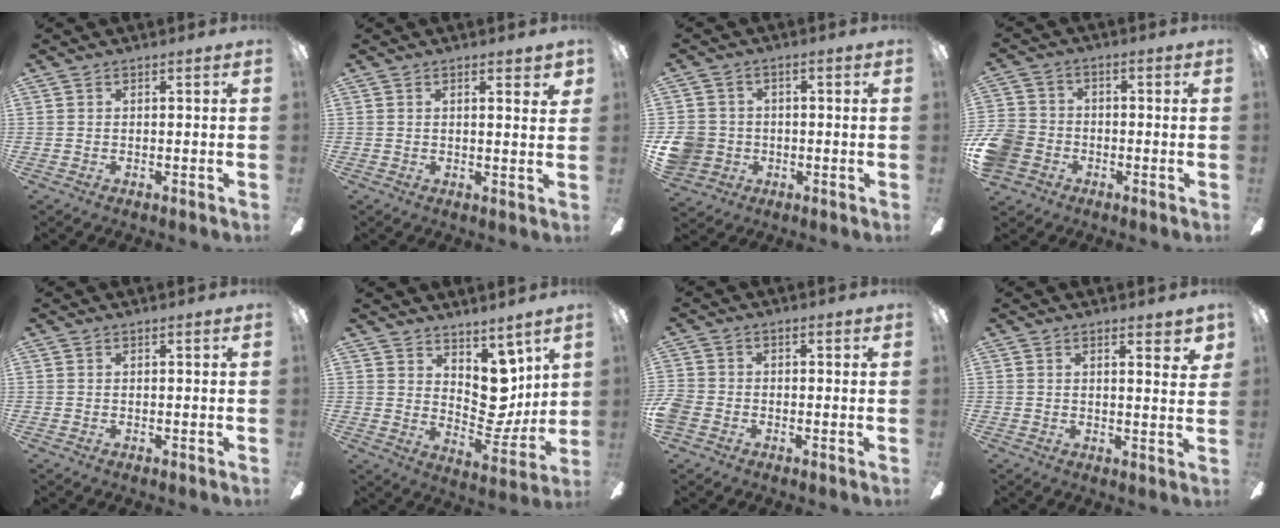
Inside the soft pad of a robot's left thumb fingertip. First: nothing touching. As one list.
[{"total": 2.4, "force": [1.2, 0.3, 2.0], "torque": [-0.034, -0.003, 0.019]}, {"total": 8.4, "force": [-1.8, 7.7, 2.8], "torque": [-0.080, 0.024, -0.030]}, {"total": 9.0, "force": [-3.7, 7.3, 3.7], "torque": [-0.097, 0.037, -0.069]}, {"total": 0.0}, {"total": 11.0, "force": [5.3, 7.5, 5.9], "torque": [-0.060, -0.056, 0.107]}, {"total": 3.9, "force": [-1.8, 3.0, 1.6], "torque": [-0.030, 0.015, -0.032]}, {"total": 3.5, "force": [1.8, 0.7, 2.9], "torque": [-0.036, -0.008, 0.026]}]